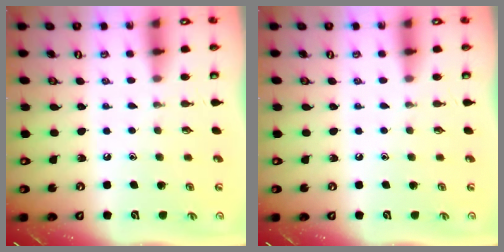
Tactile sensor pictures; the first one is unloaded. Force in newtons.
{"total": 0.0}